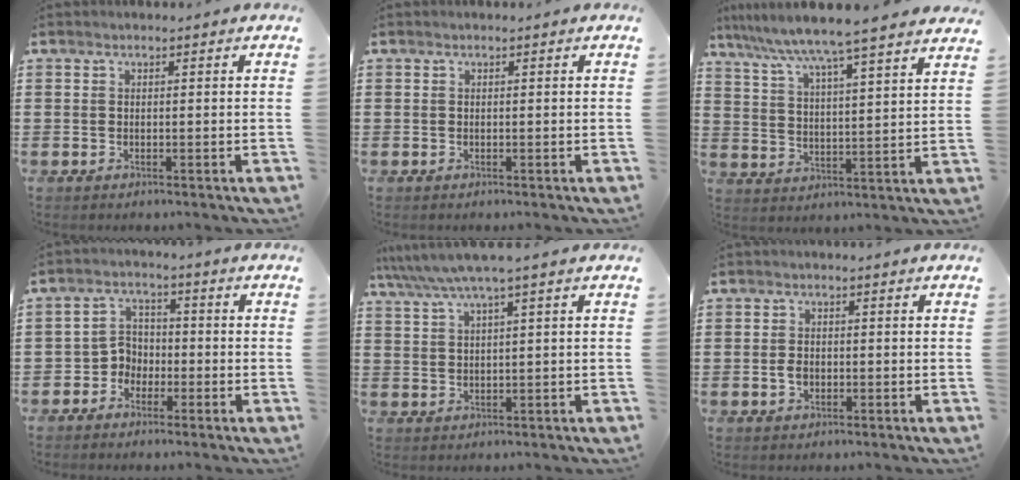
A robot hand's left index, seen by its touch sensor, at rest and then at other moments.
{"total": 0.0}
{"total": 6.4, "force": [5.7, -1.0, 2.6], "torque": [-0.077, -0.041, 0.090]}
{"total": 3.8, "force": [-2.5, 2.8, 0.8], "torque": [-0.026, 0.009, -0.055]}
{"total": 4.0, "force": [2.5, -0.2, 3.1], "torque": [-0.068, -0.007, 0.042]}
{"total": 1.9, "force": [-0.4, 1.4, 1.3], "torque": [-0.036, 0.002, -0.011]}